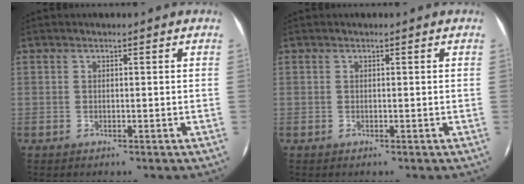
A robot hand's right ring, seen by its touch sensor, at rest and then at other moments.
{"total": 0.0}